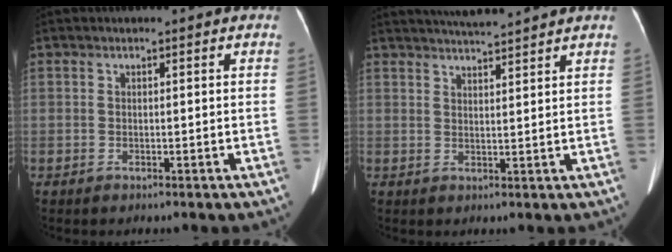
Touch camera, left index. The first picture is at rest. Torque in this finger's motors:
{"motor_torque": [0.75, -1.07, 0.04, 0.07]}